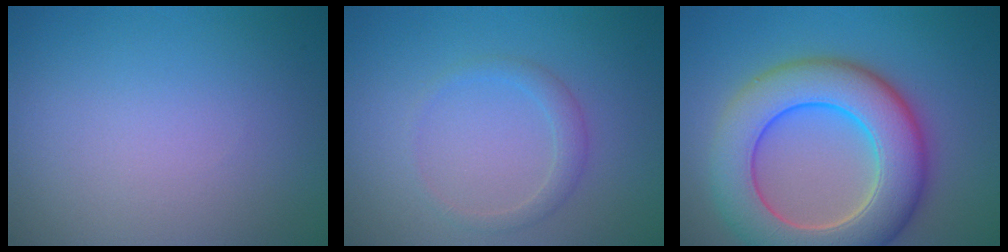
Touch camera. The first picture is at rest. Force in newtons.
{"total": 1.6, "press": 1.6, "slide": 0.1}
{"total": 10.2, "press": 10.2, "slide": 0.7}